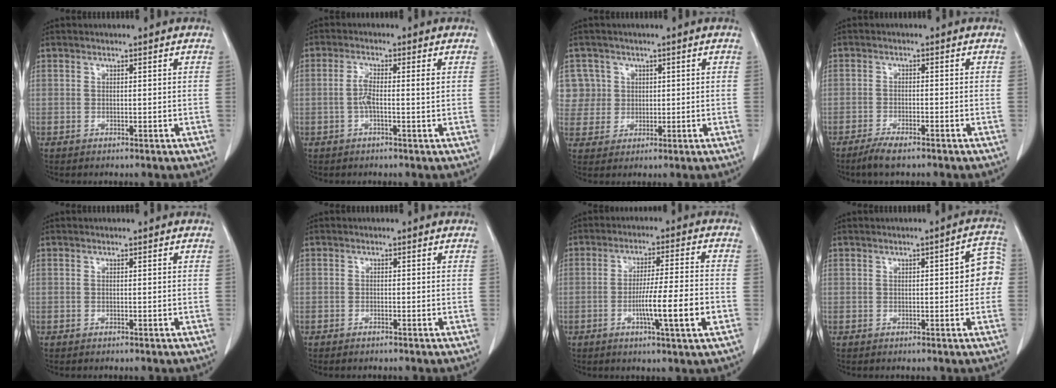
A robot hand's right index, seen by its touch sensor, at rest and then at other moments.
{"total": 3.4, "force": [-0.2, 0.3, 3.3], "torque": [-0.068, 0.007, -0.005]}
{"total": 5.8, "force": [2.0, 5.5, -0.2], "torque": [0.016, 0.014, 0.045]}
{"total": 3.5, "force": [-2.6, 0.6, 2.2], "torque": [-0.043, -0.004, -0.048]}
{"total": 0.0}
{"total": 0.7, "force": [-0.6, 0.1, 0.3], "torque": [-0.011, -0.001, -0.010]}
{"total": 9.7, "force": [-3.0, -0.3, 9.2], "torque": [-0.153, -0.008, -0.051]}
{"total": 5.4, "force": [0.3, 1.5, 5.2], "torque": [-0.052, 0.019, -0.001]}